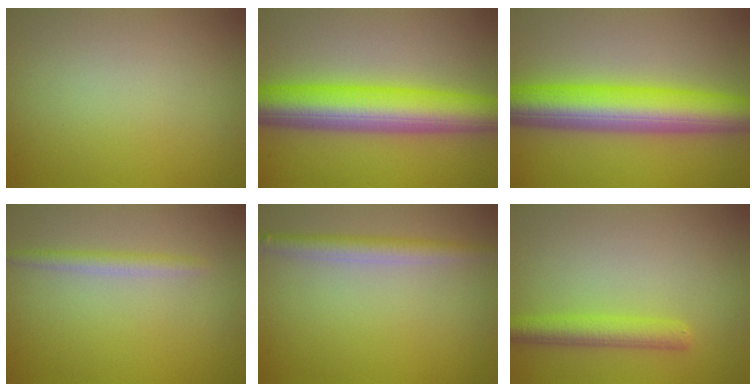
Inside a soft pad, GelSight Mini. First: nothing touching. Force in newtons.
{"total": 9.7, "press": 9.7, "slide": 0.1}
{"total": 9.7, "press": 9.7, "slide": 0.2}
{"total": 1.5, "press": 1.5, "slide": 0.0}
{"total": 2.6, "press": 2.6, "slide": 0.1}
{"total": 2.9, "press": 2.9, "slide": 0.2}